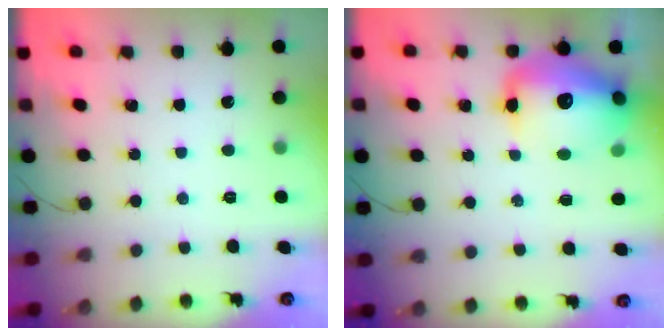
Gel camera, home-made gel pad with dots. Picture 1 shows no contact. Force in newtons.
{"total": 17.3, "press": 16.8, "slide": 3.9}